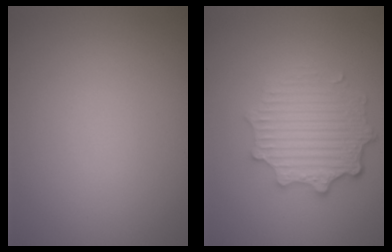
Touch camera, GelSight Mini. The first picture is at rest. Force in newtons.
{"total": 4.7, "press": 3.7, "slide": 2.9}